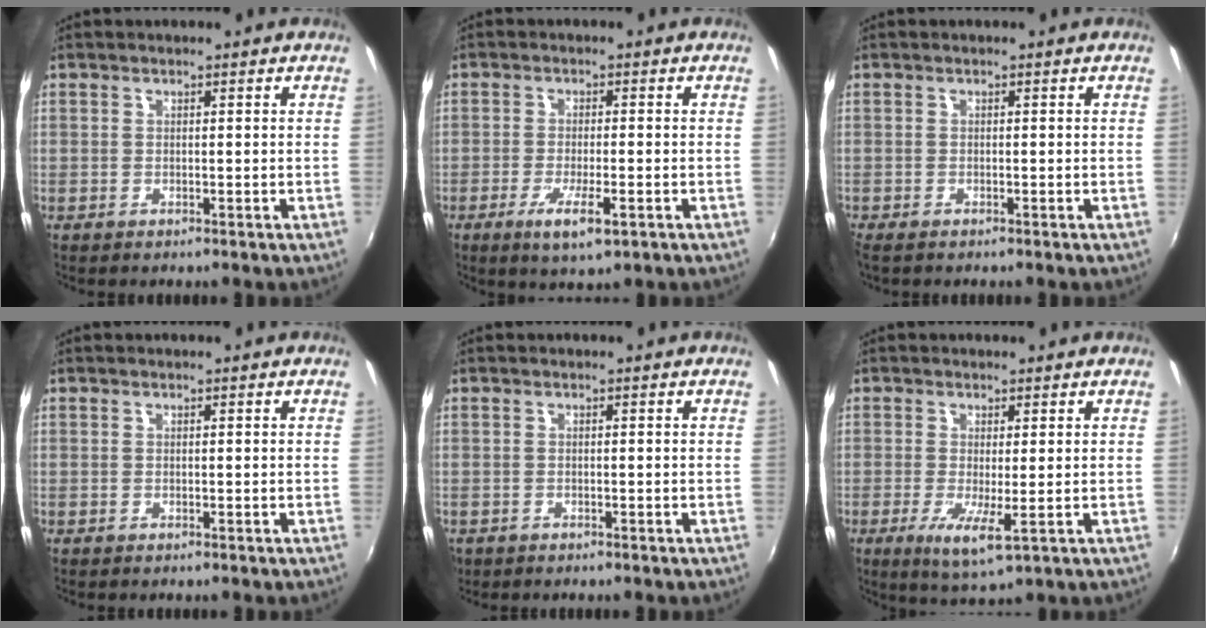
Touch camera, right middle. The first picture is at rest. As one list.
[{"total": 6.1, "force": [-2.9, 1.1, 5.2], "torque": [-0.107, -0.015, -0.050]}, {"total": 1.0, "force": [-0.8, 0.3, 0.4], "torque": [-0.011, -0.004, -0.016]}, {"total": 0.0}, {"total": 1.7, "force": [-1.0, 1.3, 0.6], "torque": [-0.017, -0.005, -0.016]}, {"total": 5.5, "force": [-1.1, 0.7, 5.4], "torque": [-0.106, -0.018, -0.019]}]